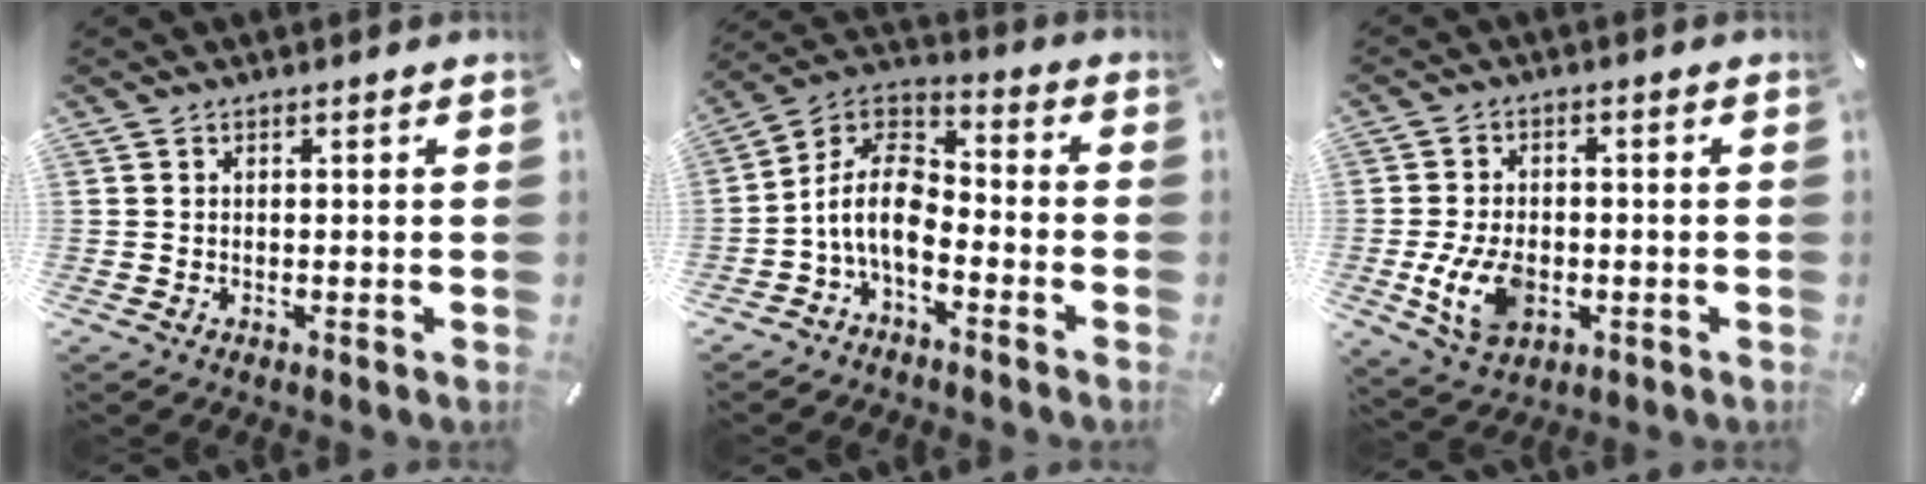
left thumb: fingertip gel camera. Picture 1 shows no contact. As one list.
[{"total": 11.5, "force": [-4.8, 6.5, 8.1], "torque": [-0.180, 0.013, -0.096]}, {"total": 10.1, "force": [-2.4, 6.9, 6.9], "torque": [-0.148, 0.002, -0.040]}]